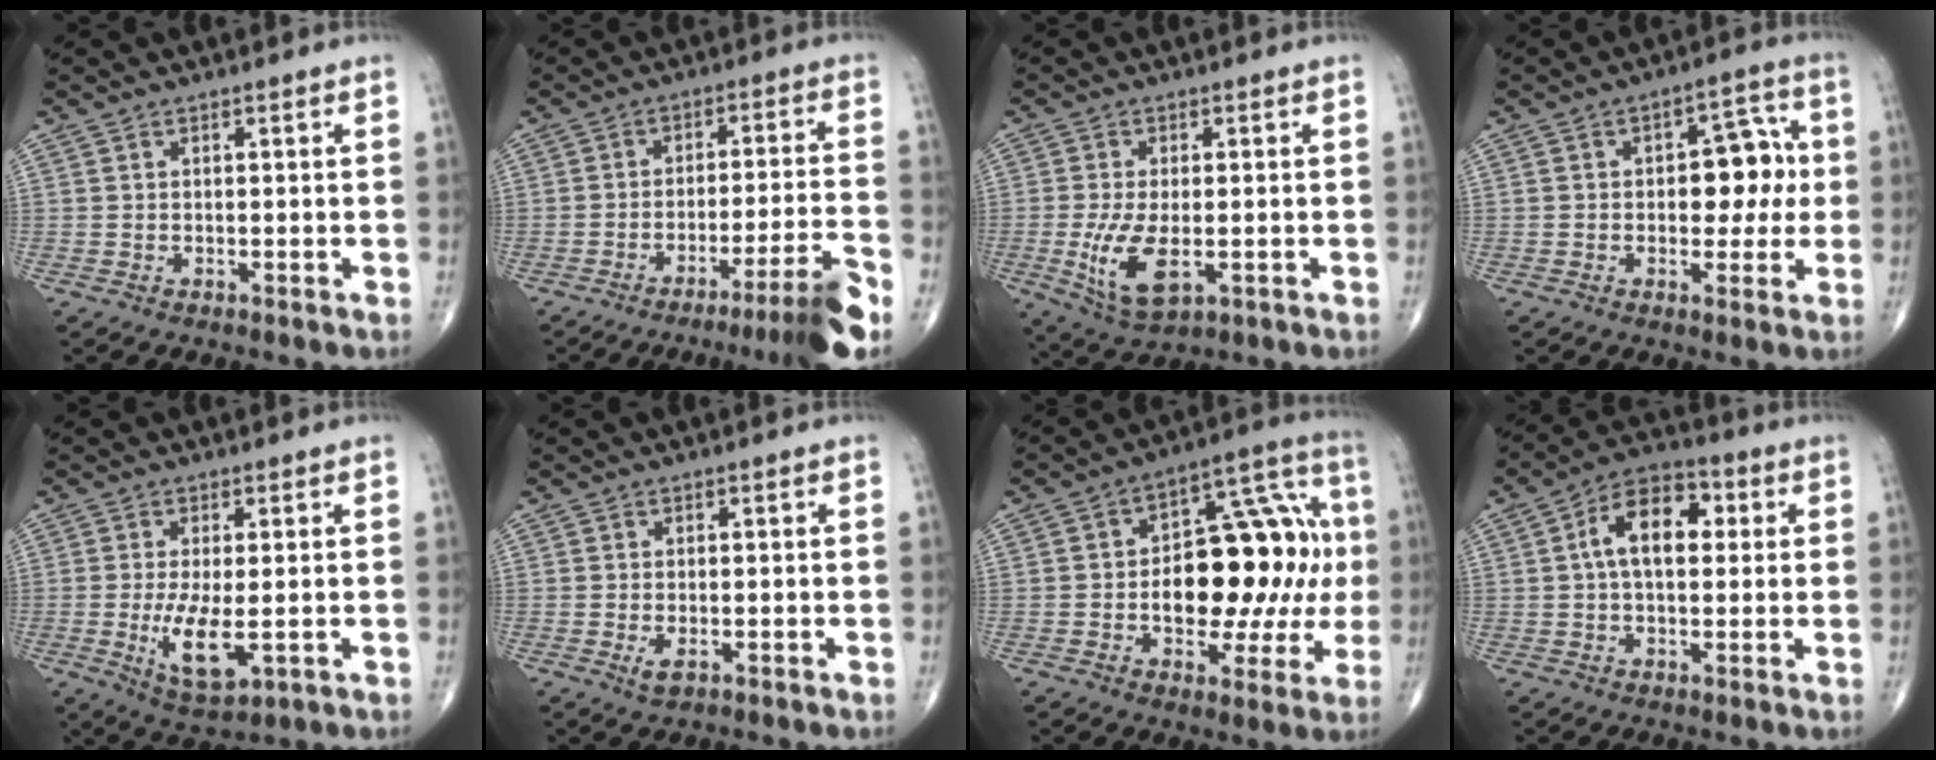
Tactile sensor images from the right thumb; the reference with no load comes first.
{"total": 10.6, "force": [-6.8, 0.4, 8.1], "torque": [-0.122, 0.038, -0.102]}
{"total": 9.1, "force": [-1.9, 4.2, 7.8], "torque": [-0.155, -0.018, -0.027]}
{"total": 9.5, "force": [0.3, 5.6, 7.7], "torque": [-0.060, 0.020, 0.004]}
{"total": 8.0, "force": [-1.3, 2.8, 7.4], "torque": [-0.139, -0.023, -0.014]}
{"total": 2.1, "force": [-0.8, 1.0, 1.7], "torque": [-0.032, -0.004, -0.013]}
{"total": 22.7, "force": [-0.6, 12.6, 19.0], "torque": [-0.227, 0.040, -0.002]}
{"total": 11.3, "force": [1.9, 6.6, 9.0], "torque": [-0.137, 0.024, 0.022]}